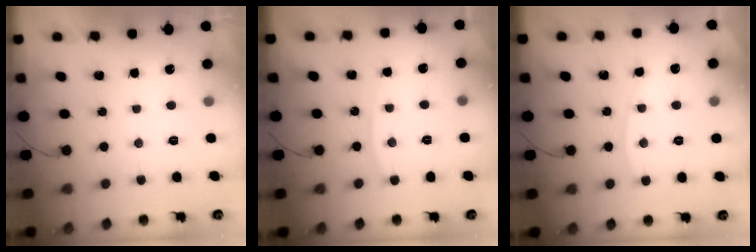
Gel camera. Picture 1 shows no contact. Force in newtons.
{"total": 4.3, "press": 4.2, "slide": 0.6}
{"total": 3.4, "press": 3.4, "slide": 0.4}